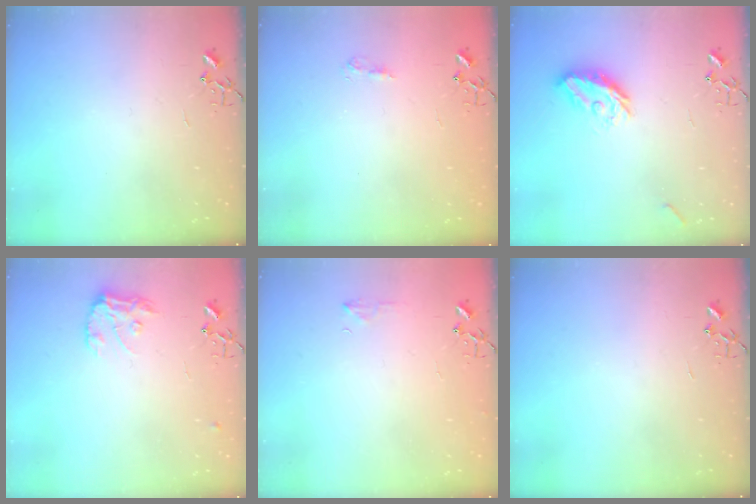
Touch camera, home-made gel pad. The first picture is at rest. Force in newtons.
{"total": 6.0, "press": 6.0, "slide": 0.5}
{"total": 11.1, "press": 11.0, "slide": 0.4}
{"total": 10.9, "press": 10.9, "slide": 0.6}
{"total": 6.4, "press": 6.3, "slide": 0.7}
{"total": 0.0}